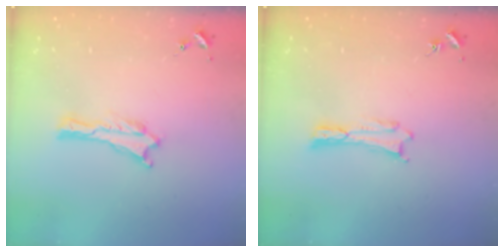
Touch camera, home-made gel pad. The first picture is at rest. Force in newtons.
{"total": 0.0}